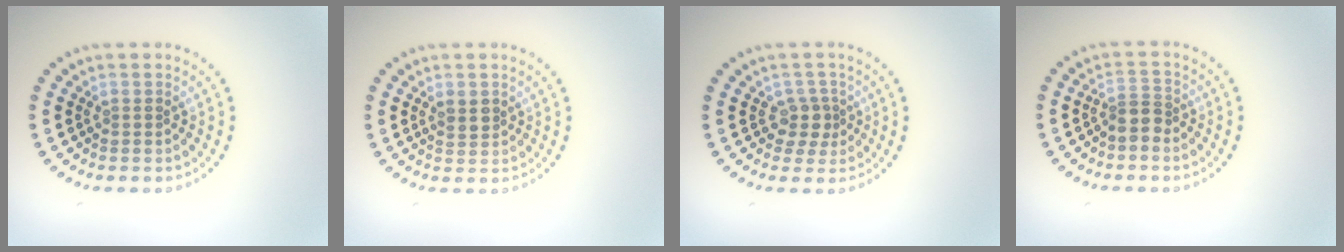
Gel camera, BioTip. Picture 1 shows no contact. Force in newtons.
{"total": 1.4, "press": 1.3, "slide": 0.5}
{"total": 2.0, "press": 1.6, "slide": 1.3}
{"total": 2.1, "press": 1.7, "slide": 1.3}